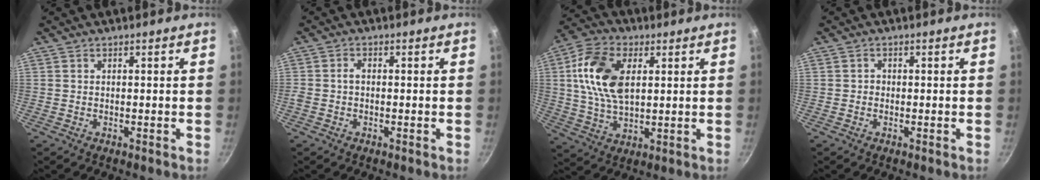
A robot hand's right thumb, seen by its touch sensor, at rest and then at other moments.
{"total": 1.6, "force": [-0.2, 1.1, 1.1], "torque": [-0.019, 0.007, -0.005]}
{"total": 14.0, "force": [3.2, 8.5, 10.7], "torque": [-0.188, 0.000, 0.055]}
{"total": 0.8, "force": [-0.3, 0.7, 0.2], "torque": [-0.002, 0.002, -0.006]}